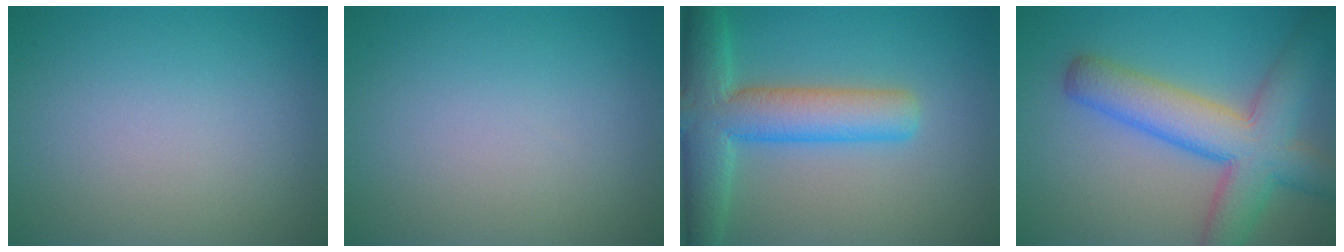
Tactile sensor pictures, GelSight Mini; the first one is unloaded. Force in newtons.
{"total": 0.0}
{"total": 7.7, "press": 7.7, "slide": 0.4}
{"total": 8.3, "press": 8.3, "slide": 0.3}